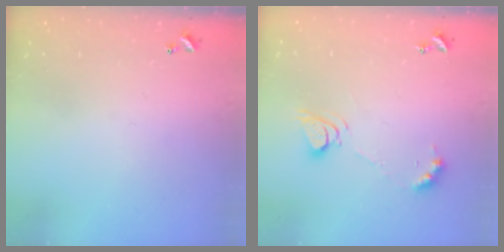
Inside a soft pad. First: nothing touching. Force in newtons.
{"total": 7.8, "press": 7.7, "slide": 0.9}